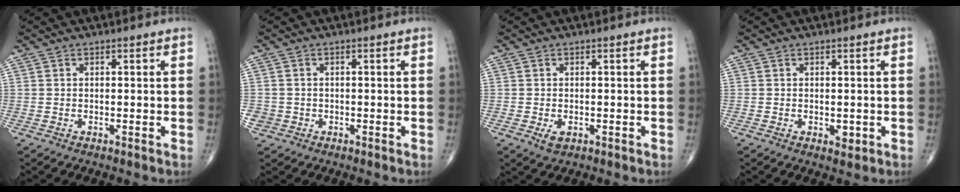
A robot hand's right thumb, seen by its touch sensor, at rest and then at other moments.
{"total": 2.1, "force": [-0.5, 2.1, 0.3], "torque": [0.006, 0.006, -0.007]}
{"total": 2.2, "force": [-0.7, 1.4, 1.5], "torque": [-0.019, -0.002, -0.008]}
{"total": 1.7, "force": [-0.3, 1.1, 1.3], "torque": [-0.010, -0.002, -0.003]}